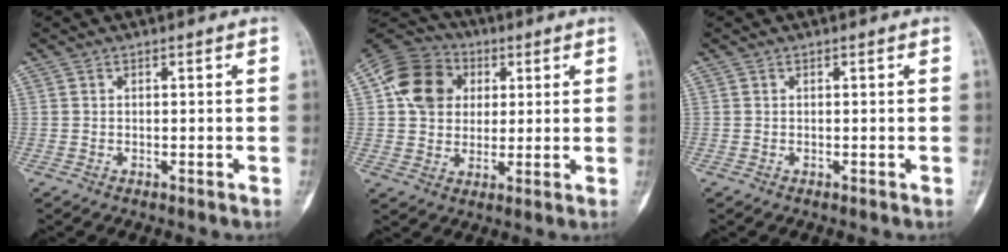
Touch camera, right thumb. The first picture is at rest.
{"total": 13.6, "force": [3.3, 11.2, 7.0], "torque": [-0.106, 0.006, 0.049]}
{"total": 0.0}